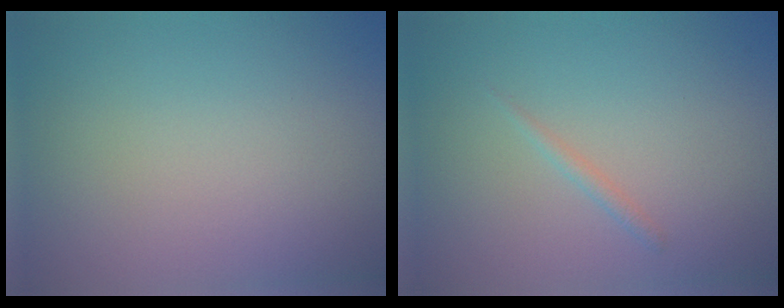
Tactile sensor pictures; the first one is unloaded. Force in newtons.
{"total": 0.7, "press": 0.7, "slide": 0.0}